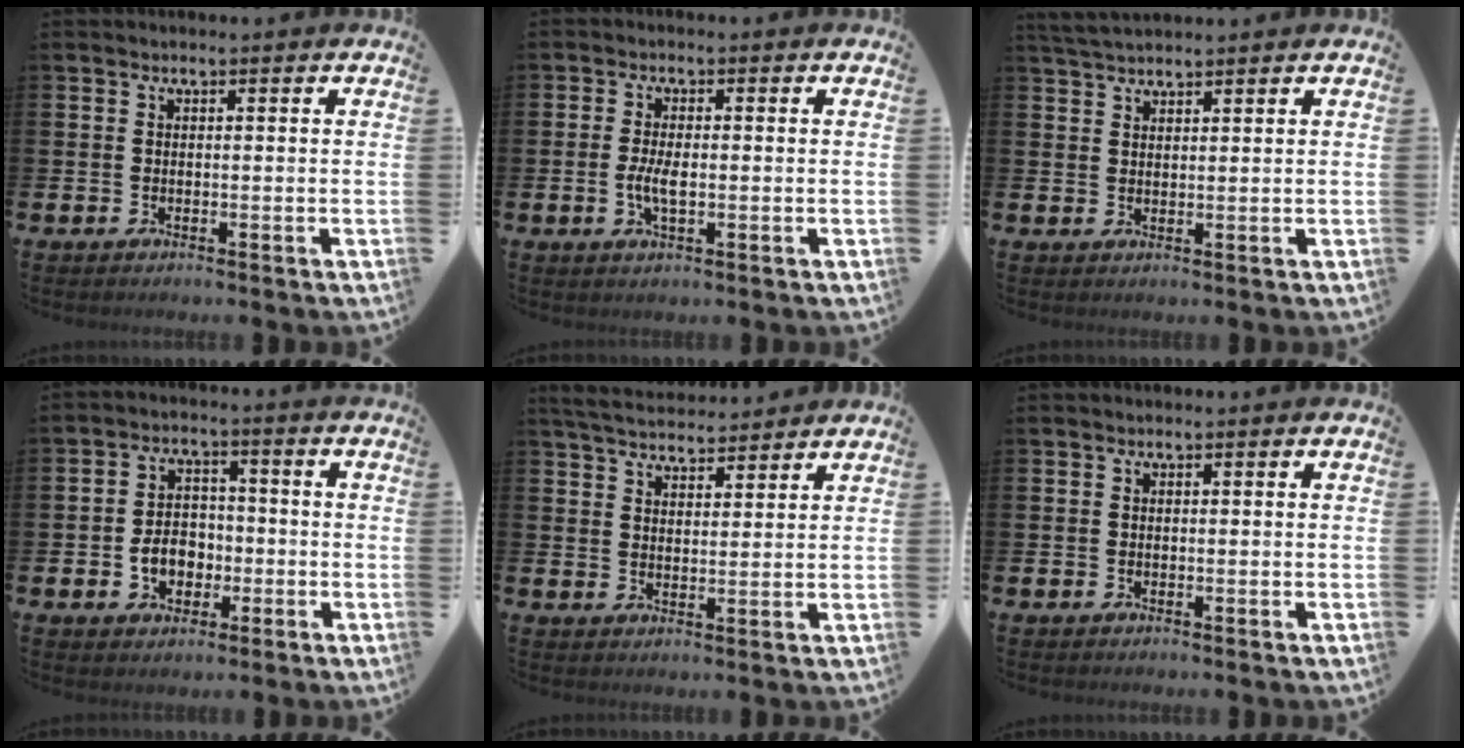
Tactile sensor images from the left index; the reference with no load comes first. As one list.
[{"total": 3.5, "force": [-0.5, 1.4, 3.1], "torque": [-0.062, -0.001, -0.012]}, {"total": 3.1, "force": [3.0, 0.5, 0.7], "torque": [-0.020, -0.007, 0.056]}, {"total": 4.9, "force": [-1.5, 3.8, 2.8], "torque": [-0.039, 0.002, -0.035]}, {"total": 5.1, "force": [5.0, 0.9, 0.7], "torque": [-0.035, -0.022, 0.091]}, {"total": 0.0}]